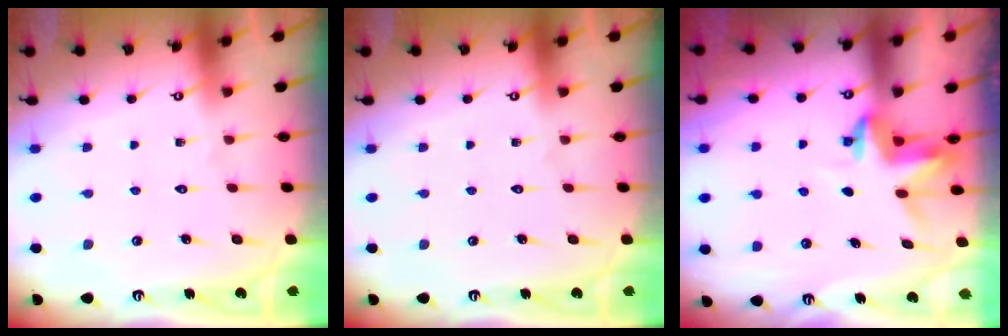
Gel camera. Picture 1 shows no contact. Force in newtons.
{"total": 0.0}
{"total": 3.8, "press": 3.8, "slide": 0.3}